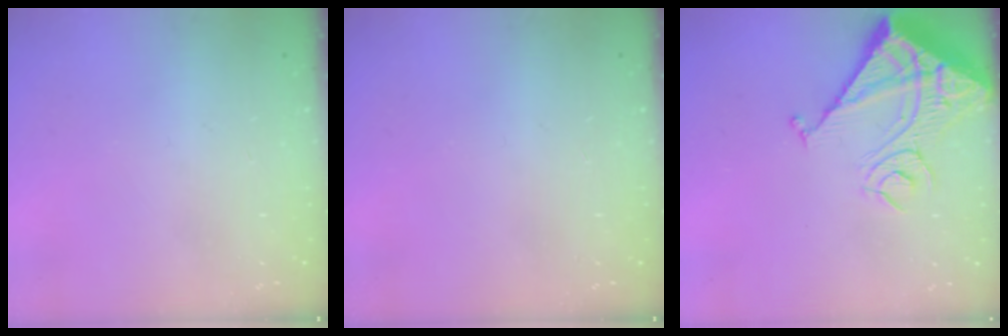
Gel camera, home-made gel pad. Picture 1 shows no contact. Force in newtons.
{"total": 0.0}
{"total": 17.3, "press": 17.1, "slide": 2.3}